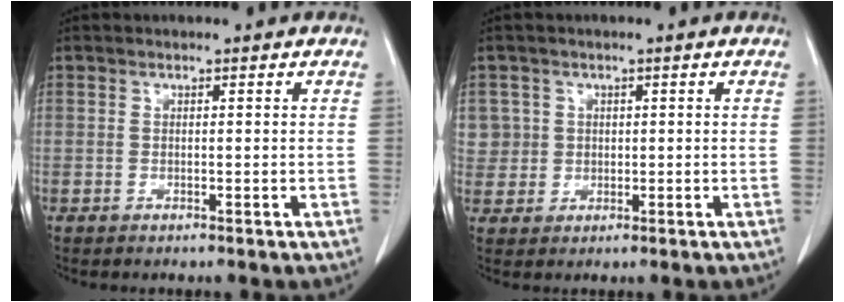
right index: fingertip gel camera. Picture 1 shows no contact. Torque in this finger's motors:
{"motor_torque": [0.34, 0.29, 0.10, 0.04]}